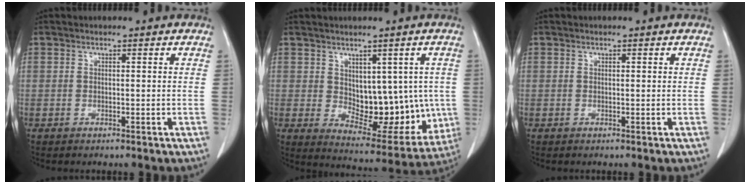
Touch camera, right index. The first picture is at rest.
{"total": 12.4, "force": [0.8, 7.1, 10.2], "torque": [-0.117, 0.000, 0.041]}
{"total": 0.0}